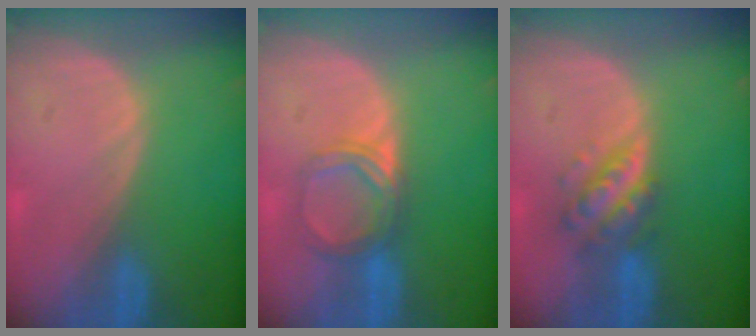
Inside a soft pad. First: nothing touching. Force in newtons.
{"total": 4.9, "press": 4.6, "slide": 1.9}
{"total": 5.5, "press": 5.1, "slide": 2.0}